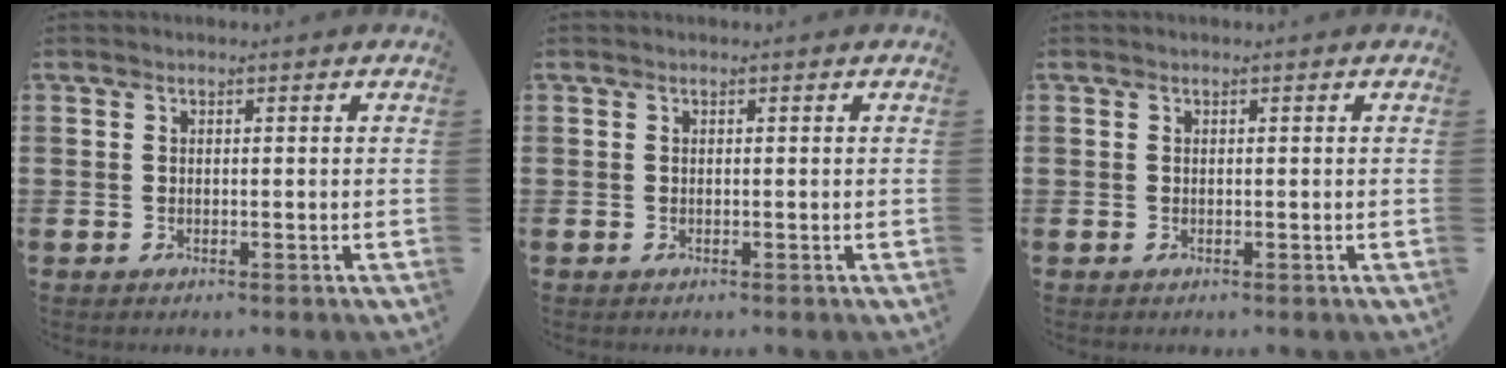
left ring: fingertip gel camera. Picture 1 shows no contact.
{"total": 0.0}
{"total": 0.0}